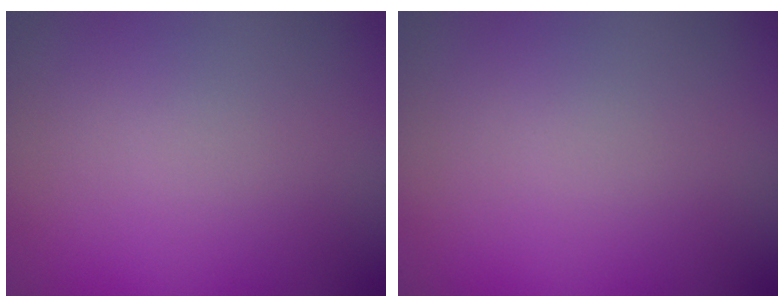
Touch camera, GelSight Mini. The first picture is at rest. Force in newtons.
{"total": 0.0}